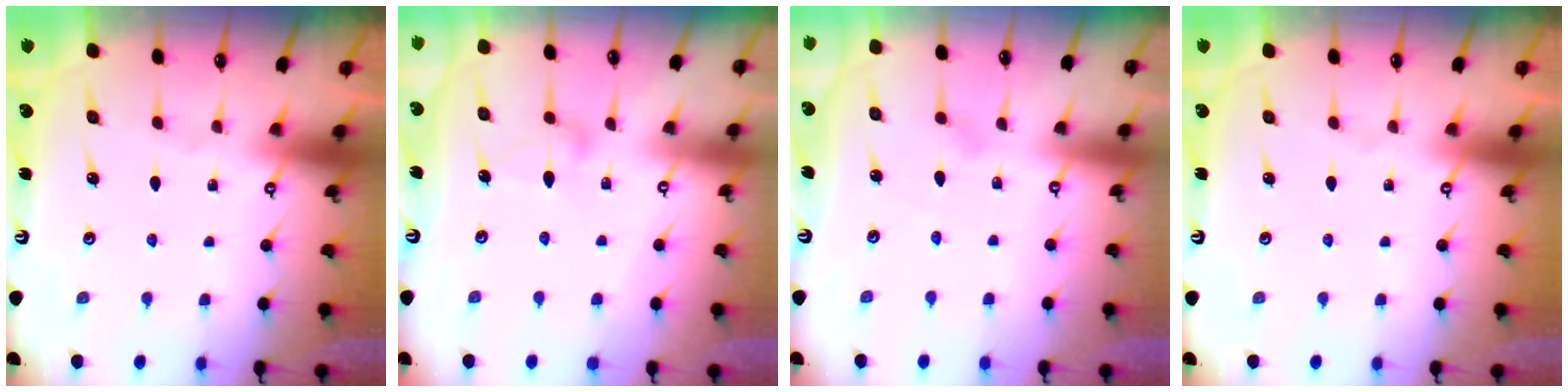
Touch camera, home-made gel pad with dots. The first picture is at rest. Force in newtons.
{"total": 9.7, "press": 9.7, "slide": 0.4}
{"total": 3.2, "press": 3.2, "slide": 0.1}
{"total": 0.0}